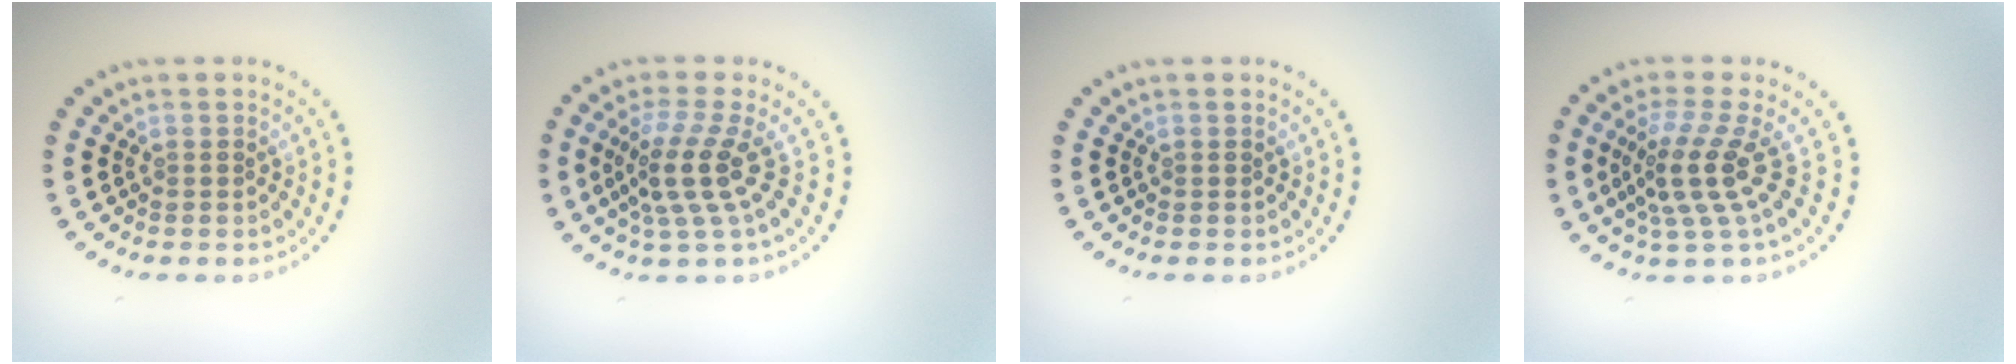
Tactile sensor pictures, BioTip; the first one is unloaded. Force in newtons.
{"total": 3.8, "press": 2.8, "slide": 2.6}
{"total": 0.0}
{"total": 4.0, "press": 2.8, "slide": 2.9}